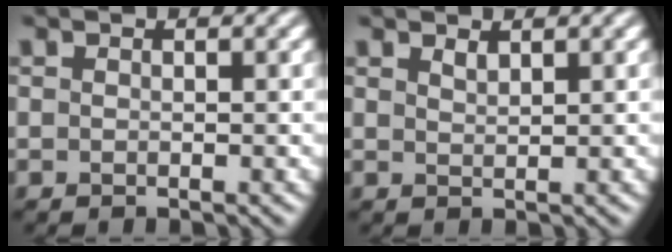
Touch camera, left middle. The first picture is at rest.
{"total": 0.9, "force": [0.8, 0.2, 0.3], "torque": [-0.004, -0.002, 0.016]}